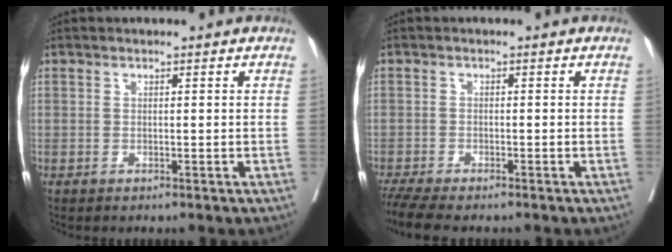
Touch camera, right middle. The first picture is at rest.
{"total": 6.2, "force": [-5.3, 0.8, 3.1], "torque": [-0.053, -0.015, -0.091]}